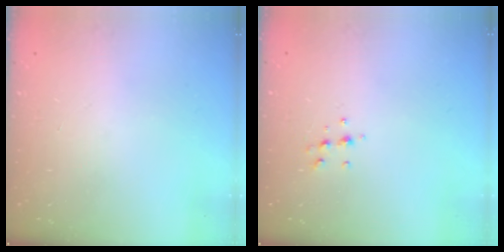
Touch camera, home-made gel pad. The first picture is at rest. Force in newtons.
{"total": 5.8, "press": 5.7, "slide": 1.2}